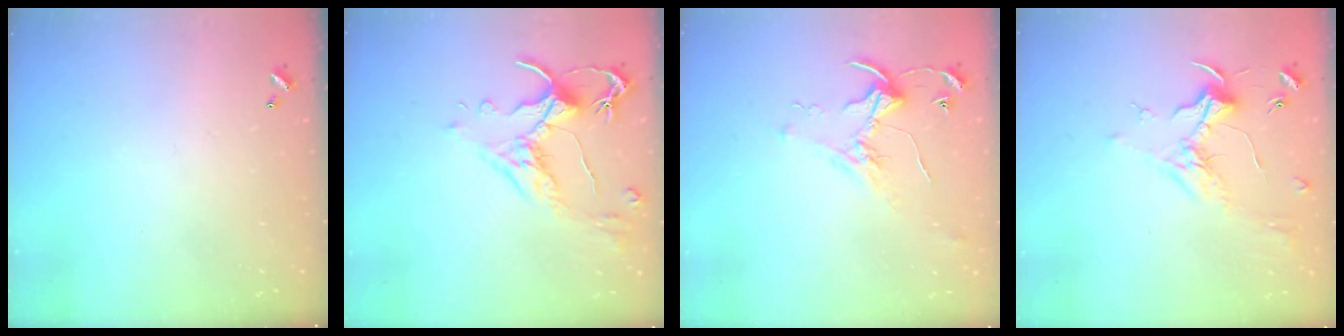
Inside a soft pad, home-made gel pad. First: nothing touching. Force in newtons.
{"total": 2.5, "press": 2.1, "slide": 1.4}
{"total": 2.1, "press": 2.1, "slide": 0.1}
{"total": 1.8, "press": 1.7, "slide": 0.8}